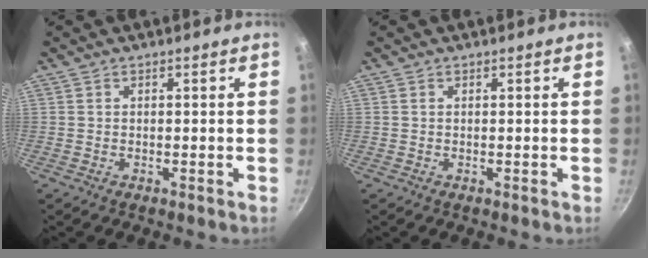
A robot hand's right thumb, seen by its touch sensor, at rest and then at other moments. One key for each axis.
{"total": 0.0}